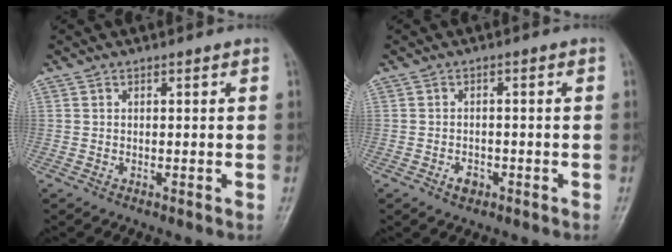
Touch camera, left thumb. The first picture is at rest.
{"total": 2.2, "force": [-1.3, 1.5, 1.0], "torque": [-0.014, 0.007, -0.019]}